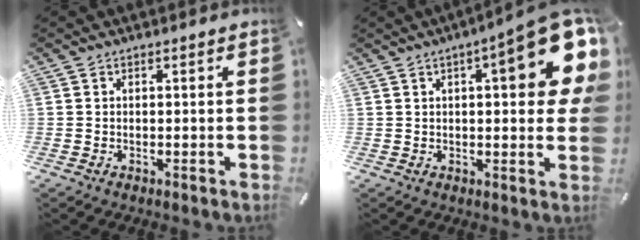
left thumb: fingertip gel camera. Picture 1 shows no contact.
{"total": 17.8, "force": [6.8, 5.1, 15.6], "torque": [-0.200, -0.035, 0.099]}